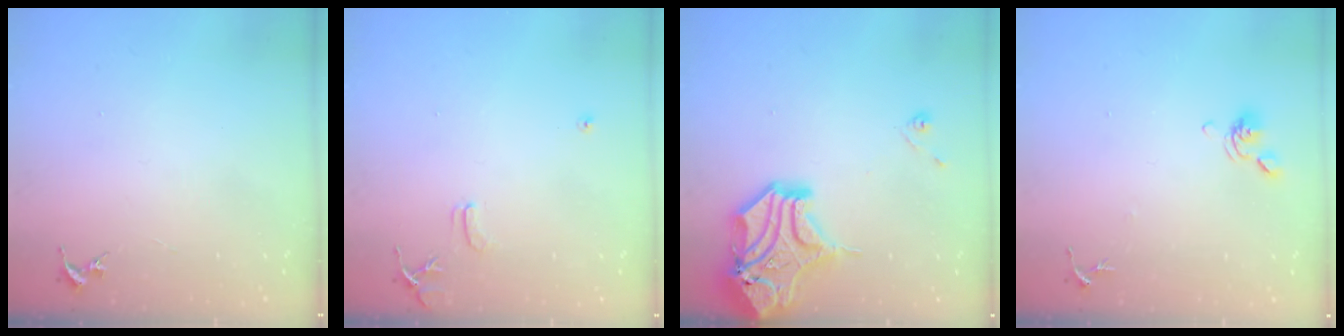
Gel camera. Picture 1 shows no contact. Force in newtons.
{"total": 7.9, "press": 7.9, "slide": 0.7}
{"total": 16.5, "press": 16.3, "slide": 2.5}
{"total": 6.9, "press": 6.7, "slide": 1.6}